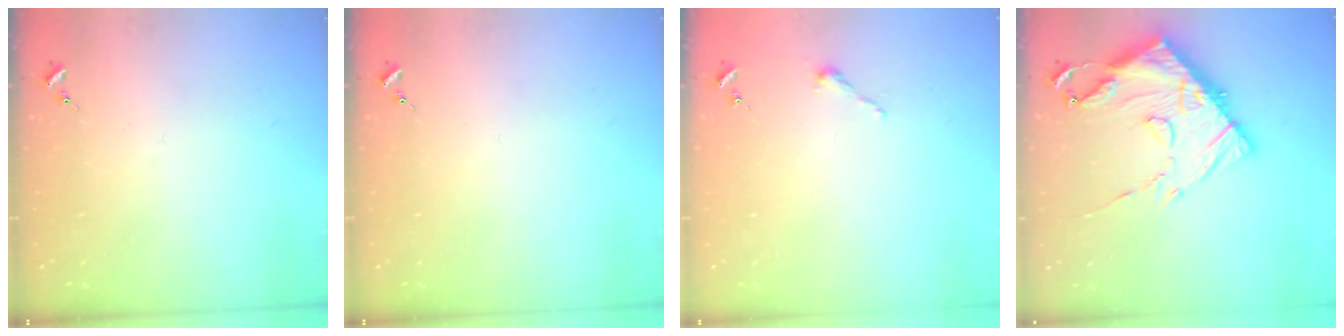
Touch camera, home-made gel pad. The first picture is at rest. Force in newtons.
{"total": 0.0}
{"total": 2.5, "press": 2.5, "slide": 0.2}
{"total": 20.8, "press": 20.7, "slide": 2.0}